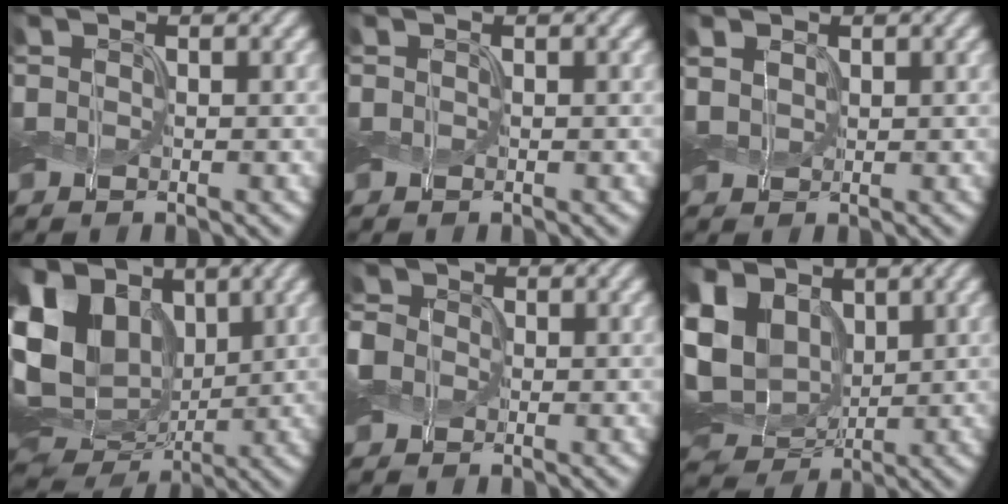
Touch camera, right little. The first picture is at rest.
{"total": 0.0}
{"total": 1.4, "force": [0.6, 1.1, 0.6], "torque": [-0.022, 0.001, 0.009]}
{"total": 17.2, "force": [4.2, 12.6, 10.9], "torque": [-0.246, 0.034, 0.066]}
{"total": 3.2, "force": [-0.5, 2.9, 1.4], "torque": [-0.040, 0.011, -0.018]}
{"total": 13.1, "force": [2.8, 10.6, 7.2], "torque": [-0.196, 0.024, 0.042]}